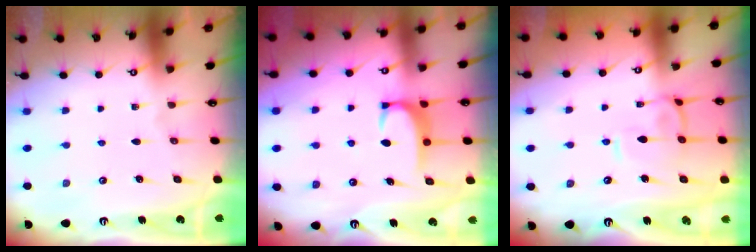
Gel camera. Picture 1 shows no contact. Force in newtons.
{"total": 2.8, "press": 2.8, "slide": 0.4}
{"total": 2.7, "press": 2.6, "slide": 0.9}